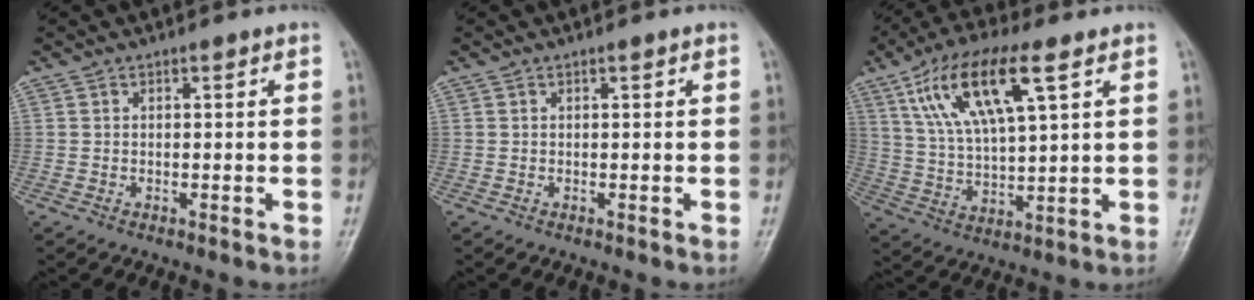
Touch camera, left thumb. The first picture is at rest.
{"total": 0.0}
{"total": 15.5, "force": [7.1, 5.1, 12.8], "torque": [-0.239, -0.008, 0.134]}